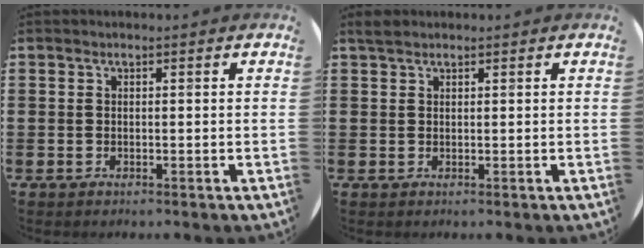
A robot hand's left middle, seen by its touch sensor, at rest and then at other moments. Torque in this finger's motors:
{"motor_torque": [0.29, -0.28, -0.01, 0.03]}